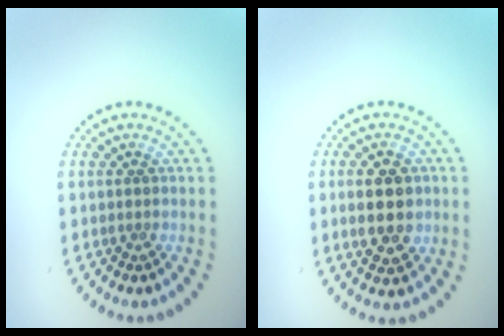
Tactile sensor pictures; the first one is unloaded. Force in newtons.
{"total": 4.4, "press": 4.4, "slide": 0.3}